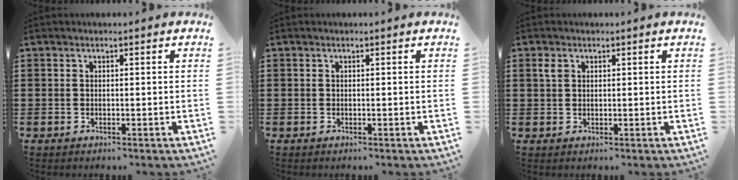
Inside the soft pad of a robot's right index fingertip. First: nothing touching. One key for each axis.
{"total": 0.0}
{"total": 1.6, "fx": 0.8, "fy": 1.1, "fz": 0.9, "tx": -0.022, "ty": 0.004, "tz": 0.014}